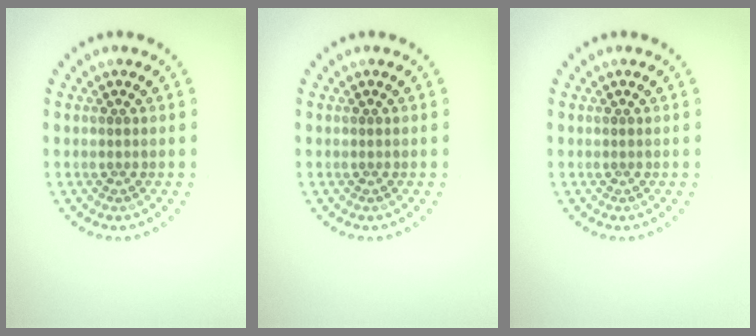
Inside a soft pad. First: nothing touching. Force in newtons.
{"total": 0.0}
{"total": 0.0}